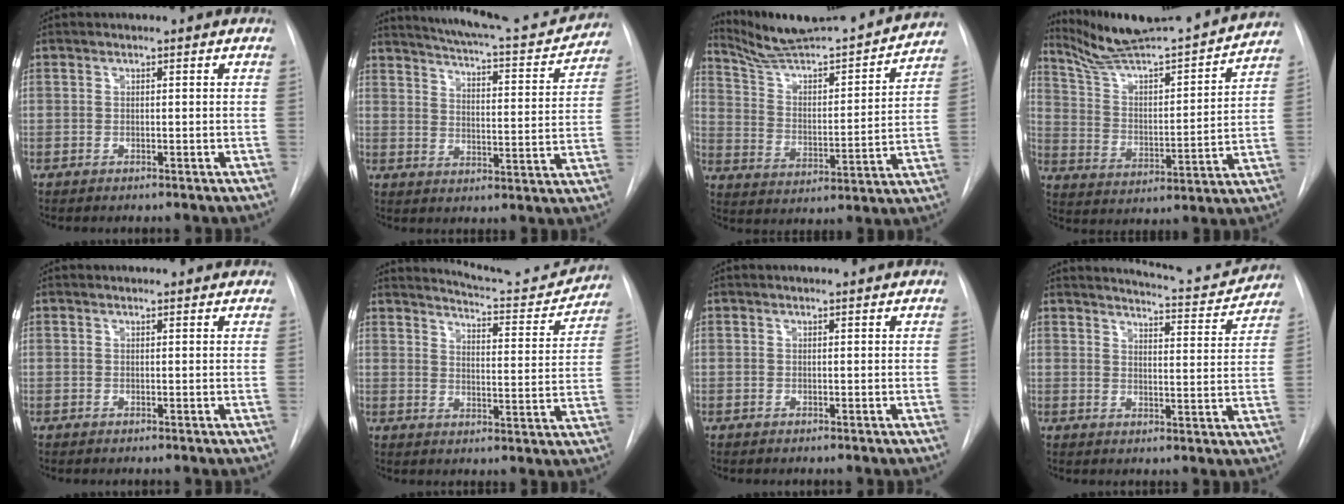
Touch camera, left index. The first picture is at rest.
{"total": 19.0, "force": [17.4, 2.8, 7.2], "torque": [-0.108, -0.025, 0.223]}
{"total": 21.8, "force": [20.6, 1.7, 7.1], "torque": [-0.110, -0.030, 0.301]}
{"total": 21.4, "force": [20.1, 0.9, 7.2], "torque": [-0.118, -0.029, 0.302]}
{"total": 3.6, "force": [3.4, 0.8, 0.8], "torque": [-0.012, 0.022, 0.037]}
{"total": 14.0, "force": [13.7, 0.6, 2.7], "torque": [-0.040, -0.045, 0.171]}
{"total": 2.3, "force": [2.2, 0.0, 0.6], "torque": [-0.007, 0.014, 0.027]}
{"total": 11.1, "force": [10.8, 0.8, 2.1], "torque": [-0.028, -0.022, 0.129]}